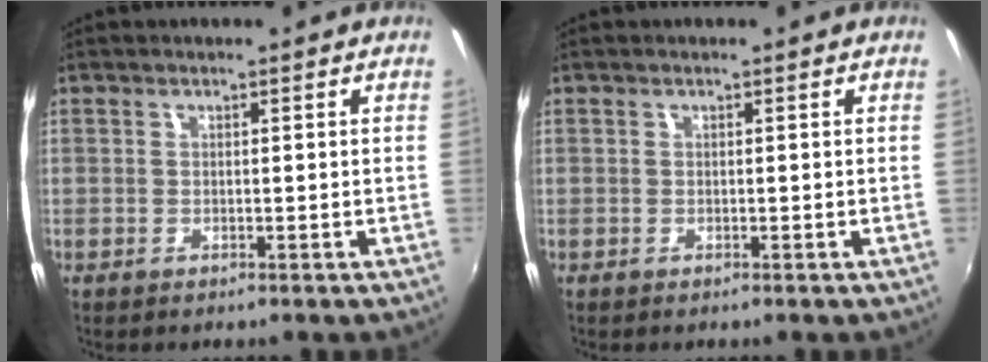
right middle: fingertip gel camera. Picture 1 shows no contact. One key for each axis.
{"total": 0.0}